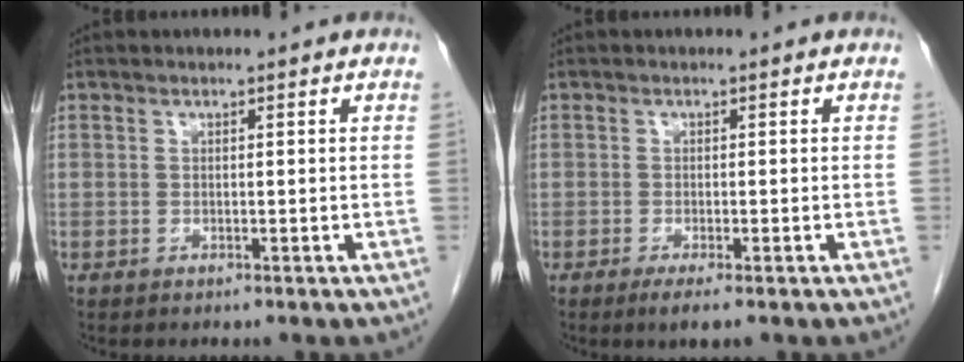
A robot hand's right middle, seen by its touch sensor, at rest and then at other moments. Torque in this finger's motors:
{"motor_torque": [0.32, -0.49, 0.01, 0.03]}